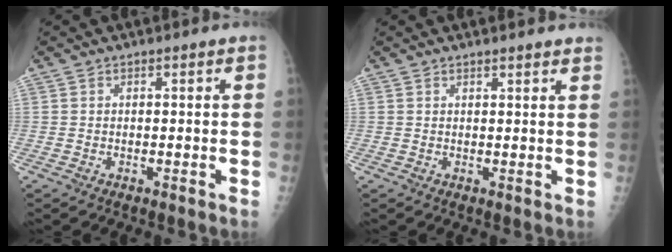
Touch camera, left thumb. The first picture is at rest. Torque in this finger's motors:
{"motor_torque": [-0.37, 0.24, -0.23, -0.16, 0.05]}